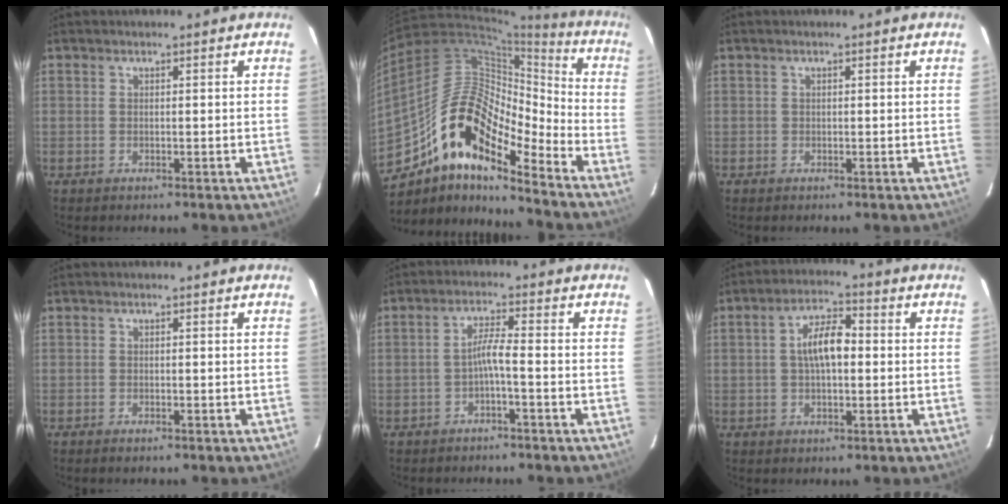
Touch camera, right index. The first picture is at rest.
{"total": 18.6, "force": [-12.2, 6.6, 12.4], "torque": [-0.211, 0.000, -0.238]}
{"total": 0.0}
{"total": 0.9, "force": [-0.8, 0.2, 0.5], "torque": [-0.010, -0.001, -0.014]}
{"total": 3.1, "force": [-1.6, -0.2, 2.7], "torque": [-0.058, 0.008, -0.030]}
{"total": 7.3, "force": [0.3, 3.4, 6.4], "torque": [-0.120, 0.017, 0.008]}